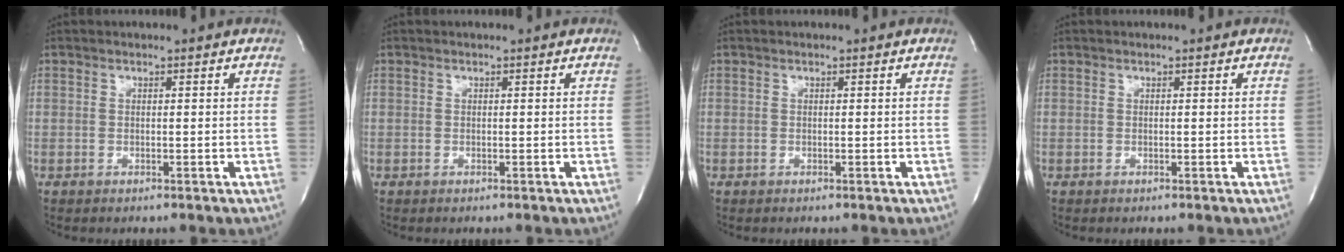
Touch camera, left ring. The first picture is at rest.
{"total": 0.0}
{"total": 0.0}
{"total": 0.0}